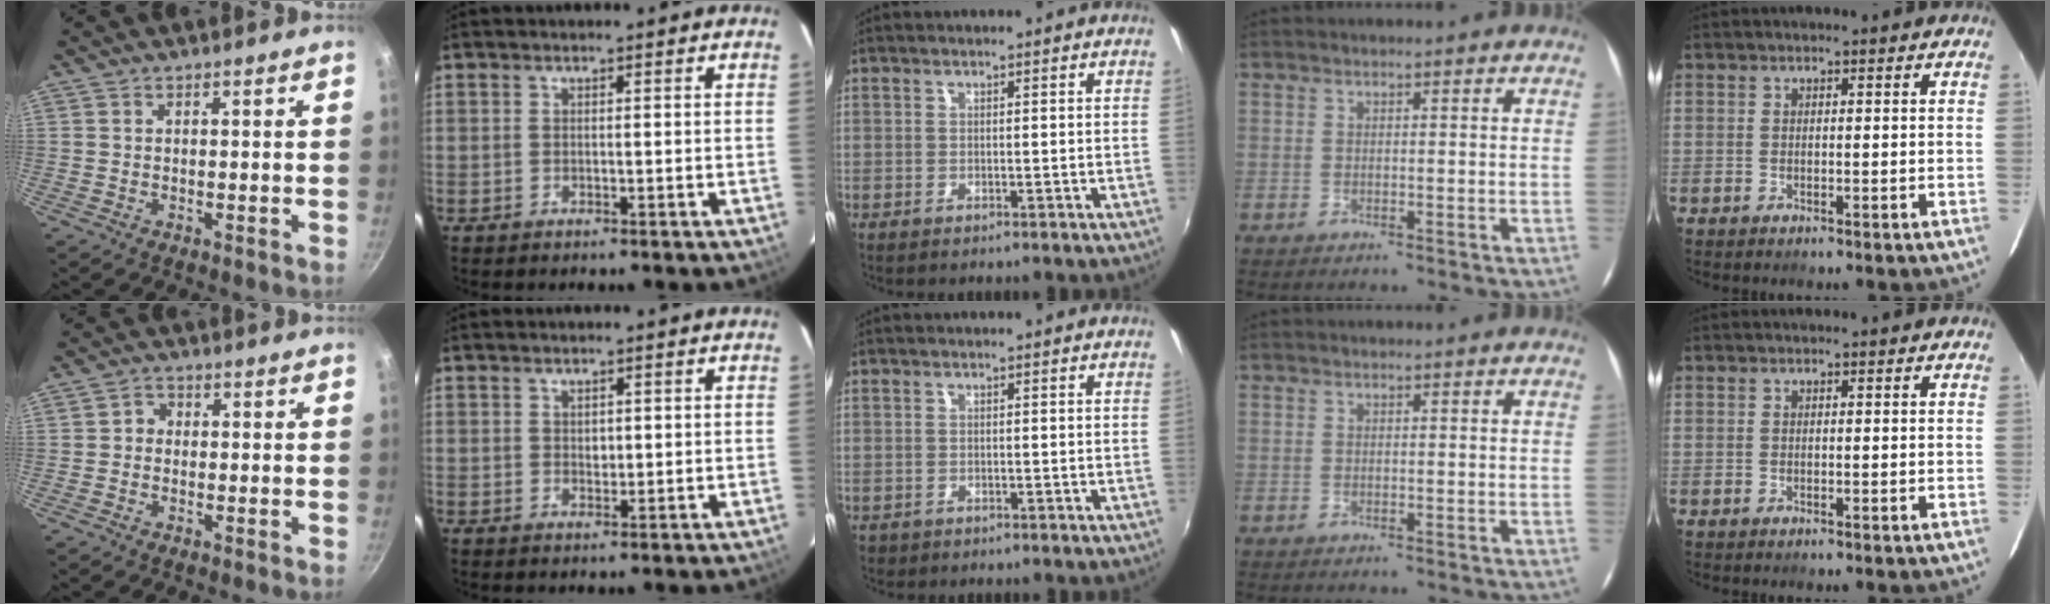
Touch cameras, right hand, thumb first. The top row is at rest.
{"thumb": {"total": 2.0, "force": [-0.3, 1.8, 0.9], "torque": [-0.004, 0.008, -0.012]}, "index": {"total": 1.4, "force": [0.6, 1.1, 0.7], "torque": [-0.007, 0.003, 0.013]}, "middle": {"total": 1.1, "force": [-0.6, 0.9, 0.4], "torque": [-0.010, -0.002, -0.006]}}